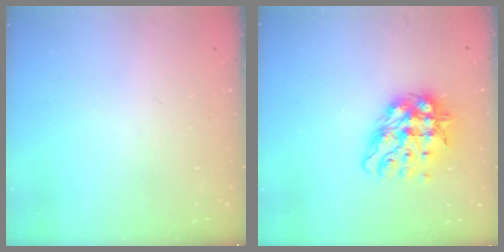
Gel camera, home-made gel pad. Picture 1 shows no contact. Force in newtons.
{"total": 12.9, "press": 12.8, "slide": 1.4}